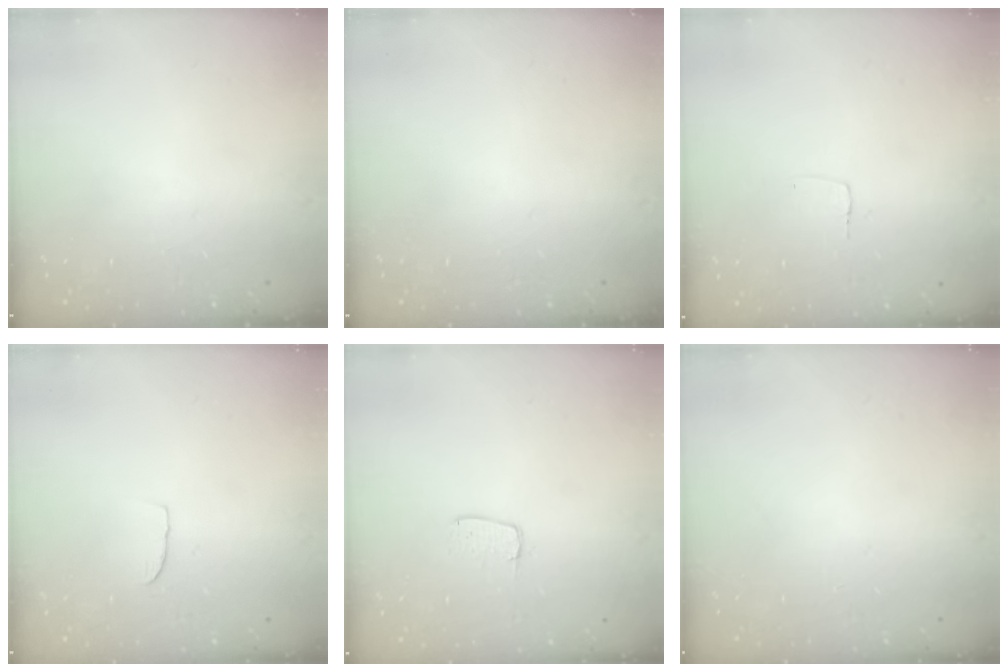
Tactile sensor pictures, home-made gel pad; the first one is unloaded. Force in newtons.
{"total": 0.0}
{"total": 3.3, "press": 3.3, "slide": 0.1}
{"total": 3.3, "press": 3.3, "slide": 0.3}
{"total": 3.7, "press": 3.7, "slide": 0.3}
{"total": 0.0}